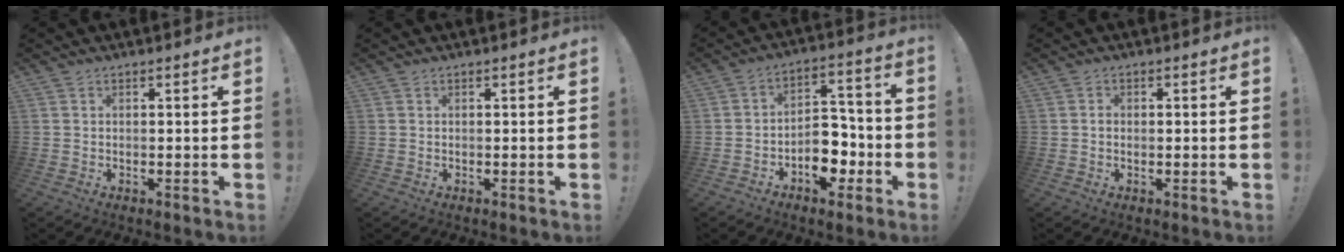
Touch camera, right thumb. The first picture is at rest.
{"total": 0.0}
{"total": 11.8, "force": [-5.1, 7.8, 7.2], "torque": [-0.083, 0.045, -0.080]}
{"total": 0.5, "force": [0.0, 0.3, 0.4], "torque": [-0.009, 0.002, 0.000]}